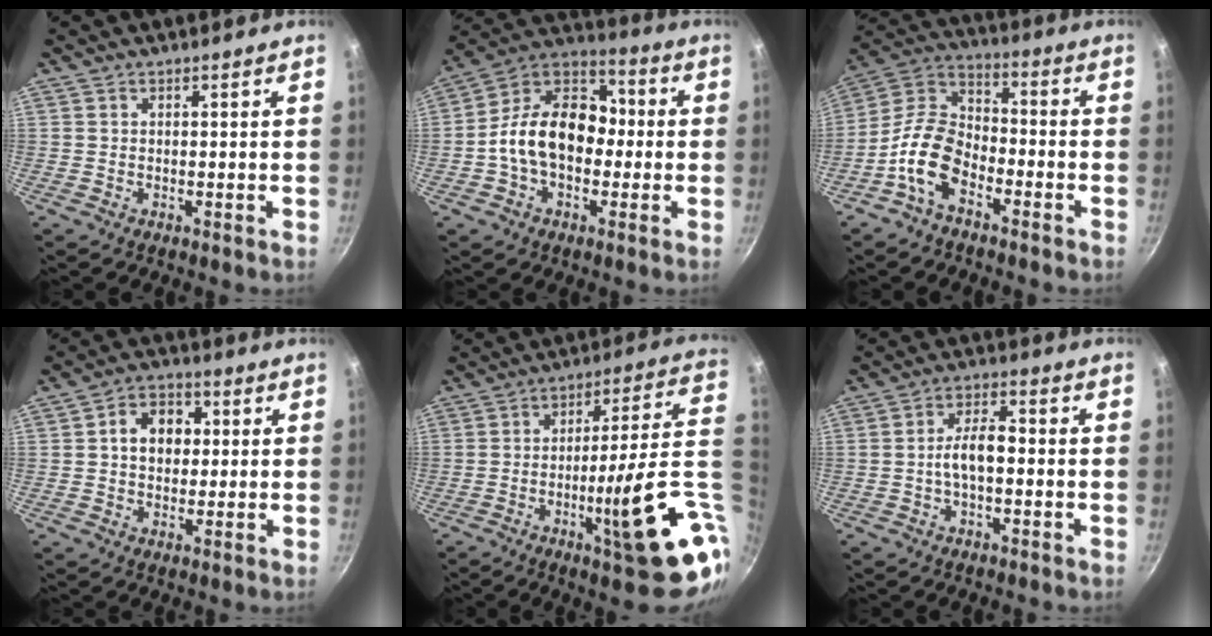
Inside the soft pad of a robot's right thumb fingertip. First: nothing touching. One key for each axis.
{"total": 16.7, "fx": -1.6, "fy": 11.9, "fz": 11.7, "tx": -0.151, "ty": 0.049, "tz": -0.049}
{"total": 11.8, "fx": -6.0, "fy": 7.0, "fz": 7.4, "tx": -0.130, "ty": 0.063, "tz": -0.137}
{"total": 7.9, "fx": 1.0, "fy": 6.1, "fz": 4.9, "tx": -0.045, "ty": 0.011, "tz": 0.005}
{"total": 23.6, "fx": -5.3, "fy": 4.5, "fz": 22.6, "tx": -0.278, "ty": 0.012, "tz": -0.072}
{"total": 6.3, "fx": -1.1, "fy": 3.0, "fz": 5.4, "tx": -0.088, "ty": 0.032, "tz": -0.024}